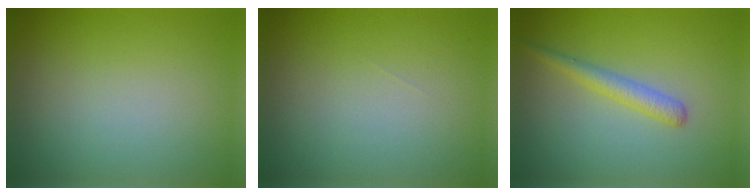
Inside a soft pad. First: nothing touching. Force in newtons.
{"total": 0.0}
{"total": 2.1, "press": 2.1, "slide": 0.1}